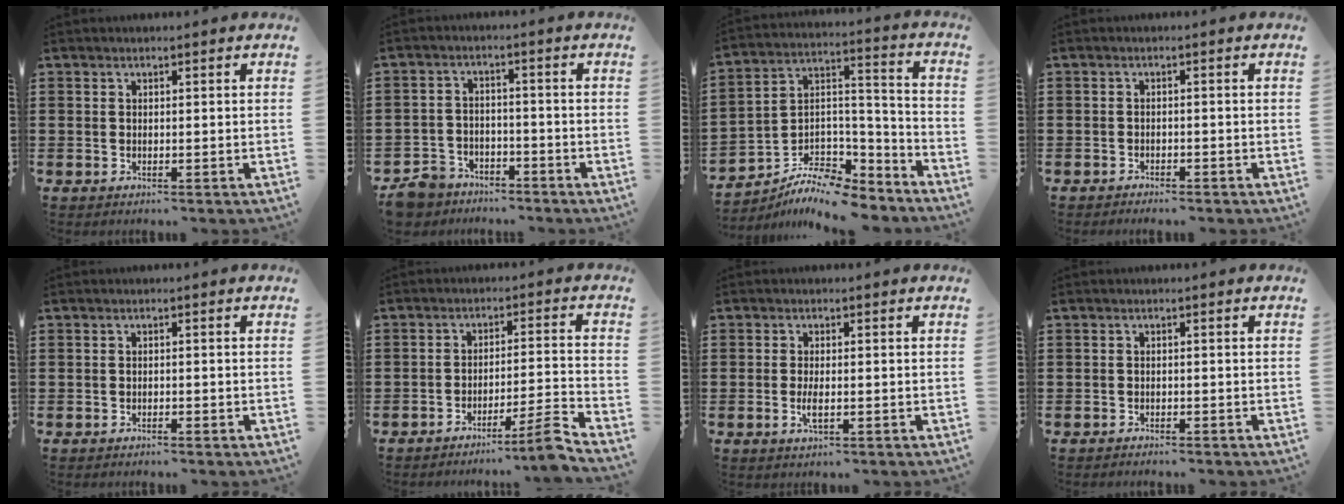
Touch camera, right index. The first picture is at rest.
{"total": 5.0, "force": [-4.6, 1.7, 0.6], "torque": [-0.033, 0.008, -0.100]}
{"total": 9.5, "force": [-8.1, 3.3, 3.7], "torque": [-0.062, 0.025, -0.153]}
{"total": 1.2, "force": [-1.2, 0.2, 0.0], "torque": [-0.006, 0.001, -0.025]}
{"total": 0.6, "force": [-0.5, 0.0, 0.3], "torque": [-0.008, -0.001, -0.009]}
{"total": 6.0, "force": [-4.7, -0.7, 3.6], "torque": [-0.056, -0.009, -0.089]}
{"total": 2.5, "force": [-0.6, 0.6, 2.3], "torque": [-0.047, -0.003, -0.014]}
{"total": 0.8, "force": [-0.8, 0.0, 0.0], "torque": [-0.003, -0.001, -0.016]}